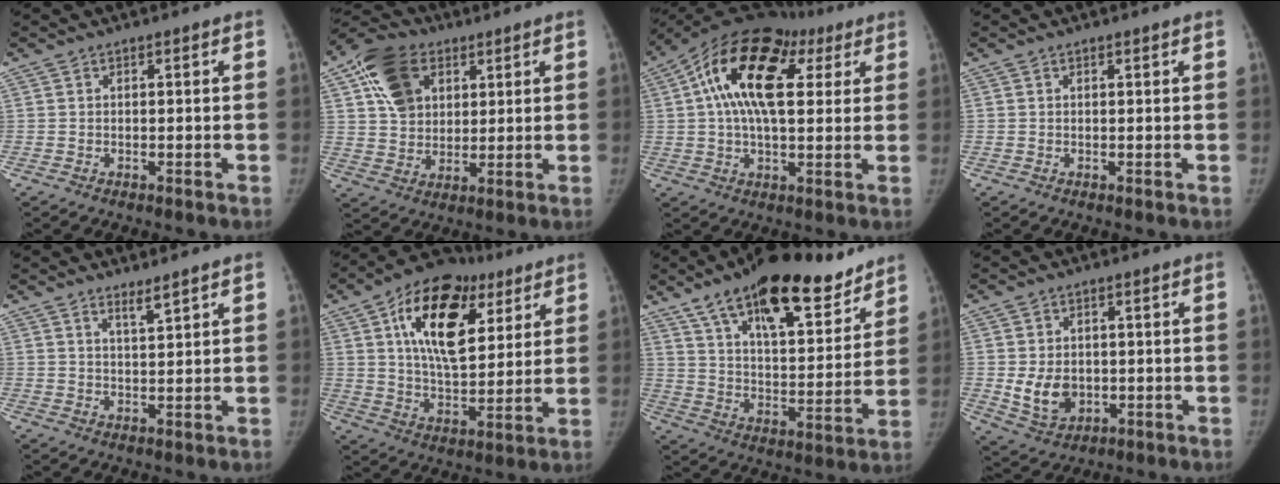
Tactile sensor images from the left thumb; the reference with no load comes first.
{"total": 13.2, "force": [5.3, 9.8, 7.2], "torque": [-0.108, -0.003, 0.093]}
{"total": 19.4, "force": [6.0, 10.6, 15.1], "torque": [-0.247, 0.029, 0.086]}
{"total": 0.0}
{"total": 2.5, "force": [2.0, 0.2, 1.4], "torque": [-0.022, -0.022, 0.038]}
{"total": 21.3, "force": [8.4, 11.9, 15.6], "torque": [-0.216, -0.020, 0.132]}
{"total": 23.3, "force": [16.7, 8.1, 14.1], "torque": [-0.182, -0.068, 0.268]}
{"total": 7.5, "force": [-0.7, 5.8, 4.8], "torque": [-0.058, -0.007, 0.004]}